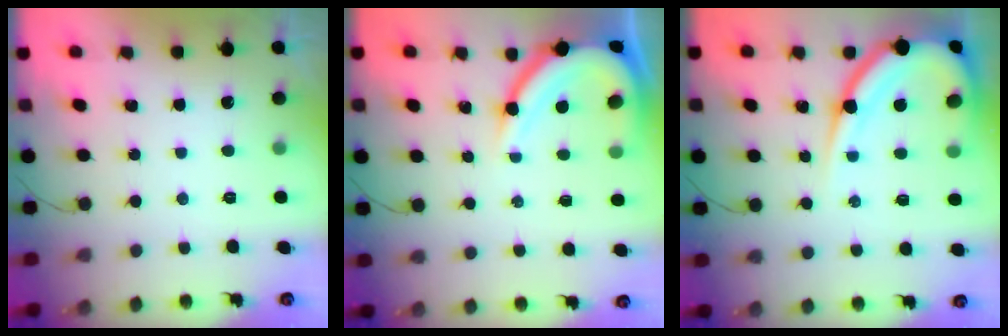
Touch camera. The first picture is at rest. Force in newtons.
{"total": 11.5, "press": 11.5, "slide": 1.1}
{"total": 16.1, "press": 16.0, "slide": 1.5}